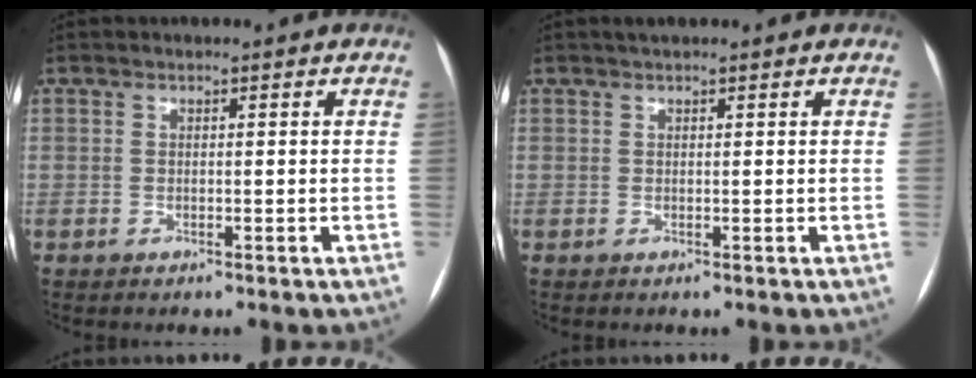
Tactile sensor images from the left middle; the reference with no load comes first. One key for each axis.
{"total": 1.5, "fx": 1.2, "fy": 0.2, "fz": 0.9, "tx": -0.012, "ty": 0.018, "tz": 0.020}